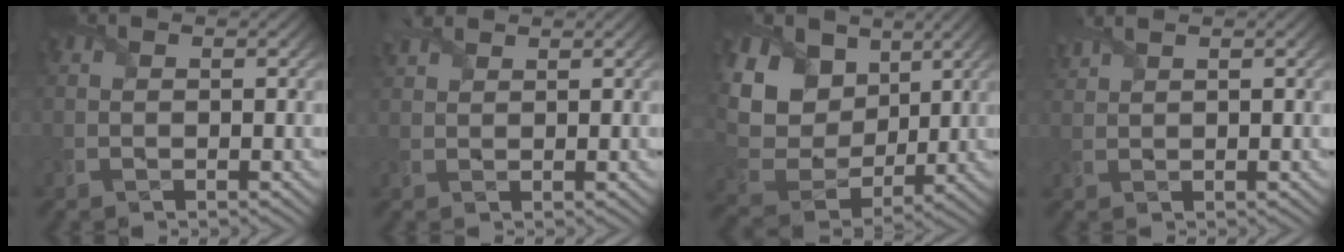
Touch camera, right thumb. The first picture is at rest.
{"total": 2.8, "force": [2.4, 0.8, 1.3], "torque": [-0.037, 0.015, 0.045]}
{"total": 13.7, "force": [5.7, 10.2, 7.1], "torque": [-0.230, 0.045, 0.117]}
{"total": 2.4, "force": [2.2, -0.1, 1.0], "torque": [-0.030, 0.013, 0.045]}